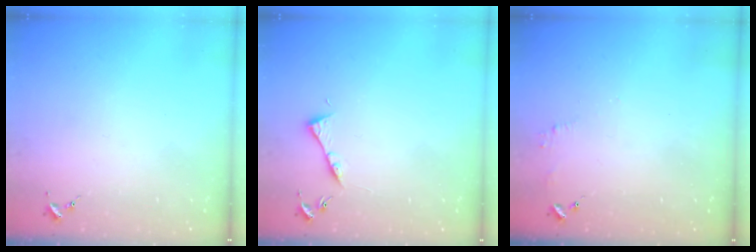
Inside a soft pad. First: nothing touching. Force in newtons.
{"total": 4.2, "press": 4.1, "slide": 0.5}
{"total": 4.8, "press": 4.8, "slide": 0.4}